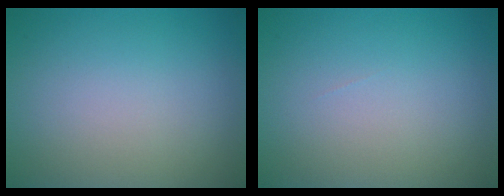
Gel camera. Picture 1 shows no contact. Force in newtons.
{"total": 0.0}